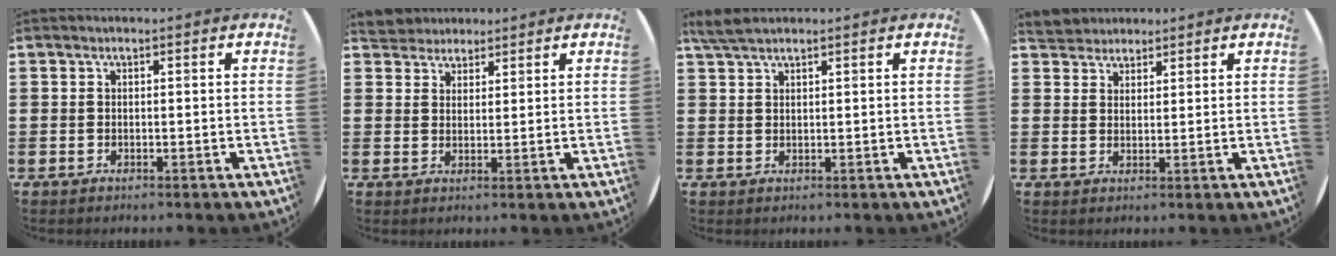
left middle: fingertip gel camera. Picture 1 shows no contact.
{"total": 3.5, "force": [3.2, 1.2, -0.2], "torque": [-0.006, 0.000, 0.063]}
{"total": 2.6, "force": [2.2, 0.5, 1.3], "torque": [-0.029, 0.005, 0.040]}
{"total": 3.0, "force": [2.8, 1.0, -0.3], "torque": [-0.004, 0.001, 0.056]}